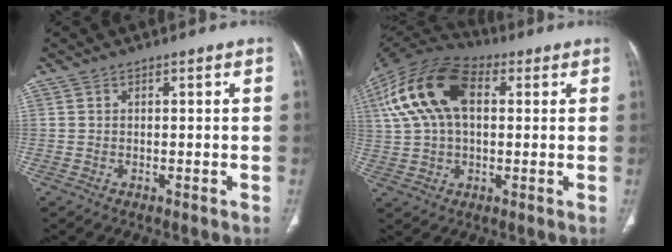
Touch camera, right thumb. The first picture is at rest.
{"total": 17.7, "force": [4.3, 10.4, 13.7], "torque": [-0.266, 0.028, 0.071]}